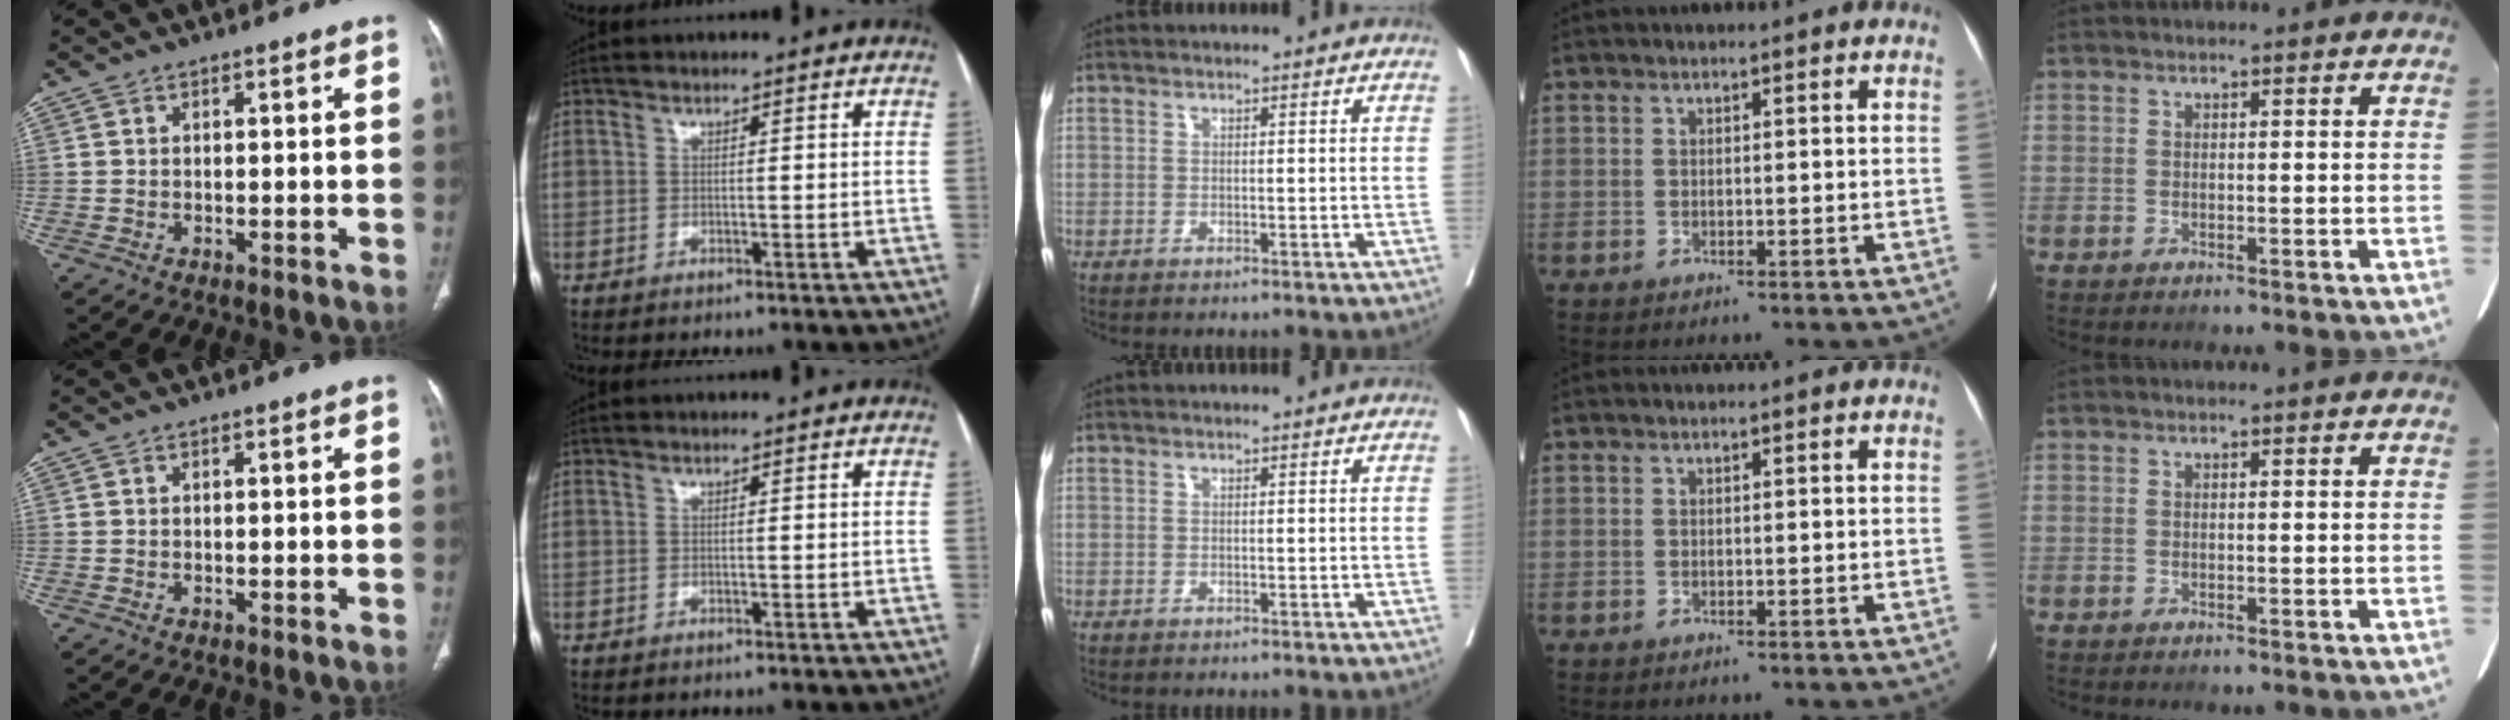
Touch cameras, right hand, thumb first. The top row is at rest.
{}